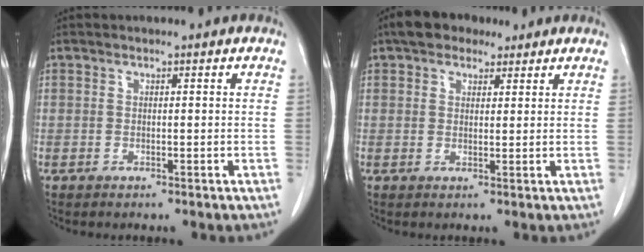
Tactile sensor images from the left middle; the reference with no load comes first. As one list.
[{"total": 5.5, "force": [3.9, 3.1, 2.3], "torque": [-0.040, 0.026, 0.068]}]